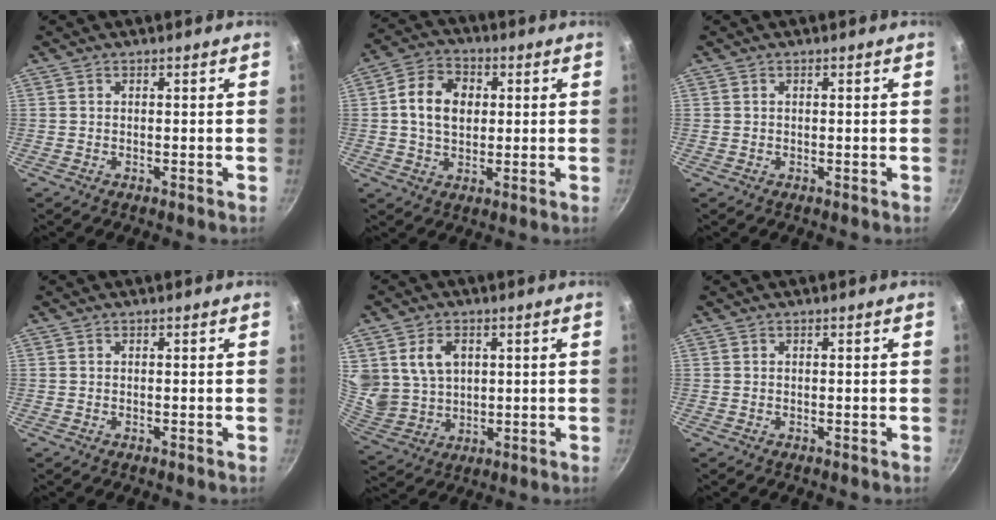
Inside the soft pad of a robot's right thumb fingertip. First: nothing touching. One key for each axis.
{"total": 10.0, "fx": 1.5, "fy": 7.4, "fz": 6.6, "tx": -0.099, "ty": 0.012, "tz": 0.015}
{"total": 0.0}
{"total": 0.0}
{"total": 11.0, "fx": 3.5, "fy": 8.5, "fz": 6.1, "tx": -0.098, "ty": -0.020, "tz": 0.083}
{"total": 0.0}